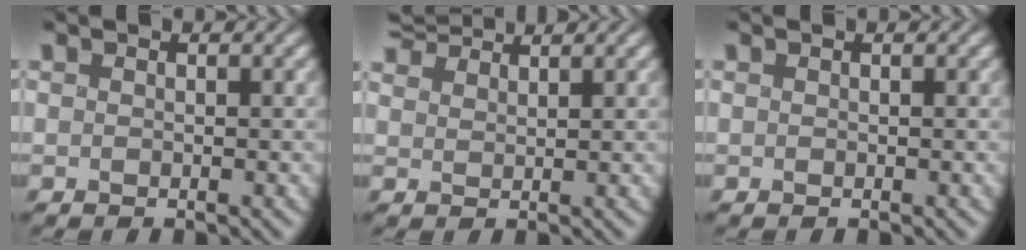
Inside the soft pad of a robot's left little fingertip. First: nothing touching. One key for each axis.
{"total": 4.0, "fx": 3.7, "fy": 0.7, "fz": 1.3, "tx": -0.039, "ty": 0.021, "tz": 0.067}
{"total": 0.0}